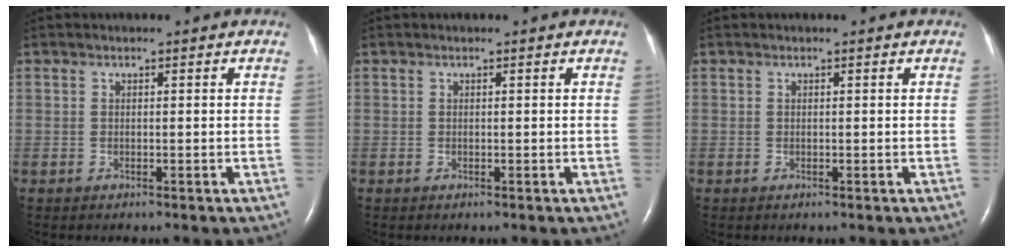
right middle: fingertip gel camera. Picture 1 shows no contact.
{"total": 0.0}
{"total": 0.0}